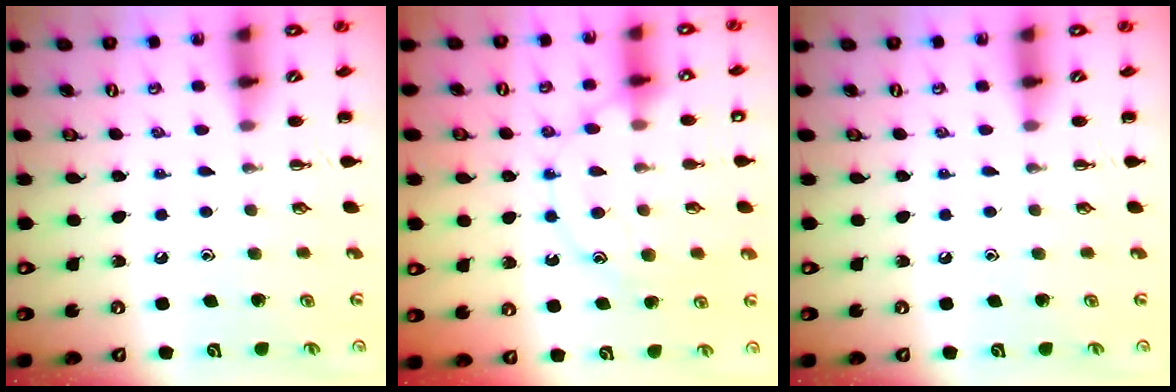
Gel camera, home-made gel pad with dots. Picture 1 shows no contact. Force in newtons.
{"total": 12.6, "press": 12.6, "slide": 0.6}
{"total": 0.0}